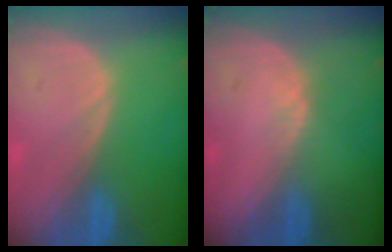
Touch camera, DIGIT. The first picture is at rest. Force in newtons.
{"total": 1.0, "press": 0.7, "slide": 0.6}